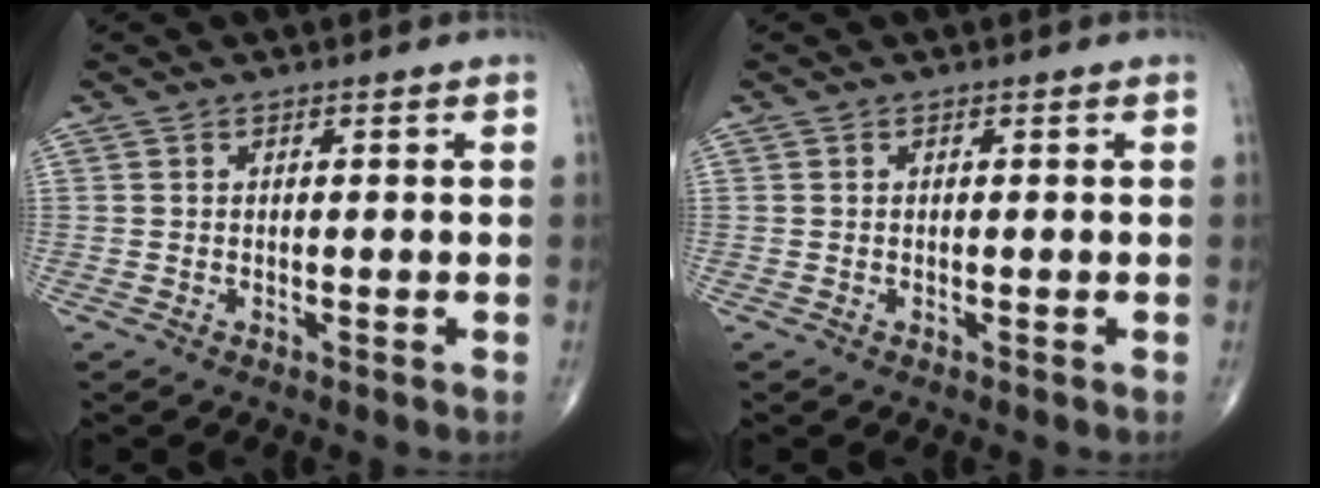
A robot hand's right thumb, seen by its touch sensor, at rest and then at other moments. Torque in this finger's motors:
{"motor_torque": [-0.12, -0.09, 0.03, -0.02, 0.03]}